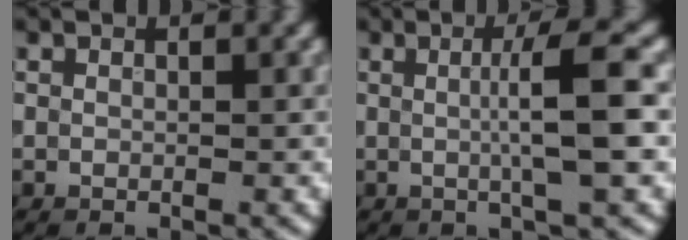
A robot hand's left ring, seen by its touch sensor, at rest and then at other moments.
{"total": 5.1, "force": [0.3, 0.8, 5.0], "torque": [-0.075, 0.005, 0.001]}